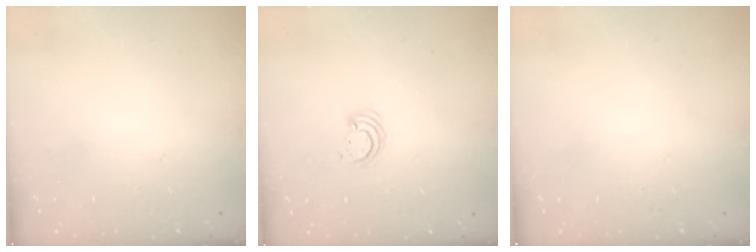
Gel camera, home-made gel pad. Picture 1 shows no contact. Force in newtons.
{"total": 2.5, "press": 2.5, "slide": 0.2}
{"total": 0.0}